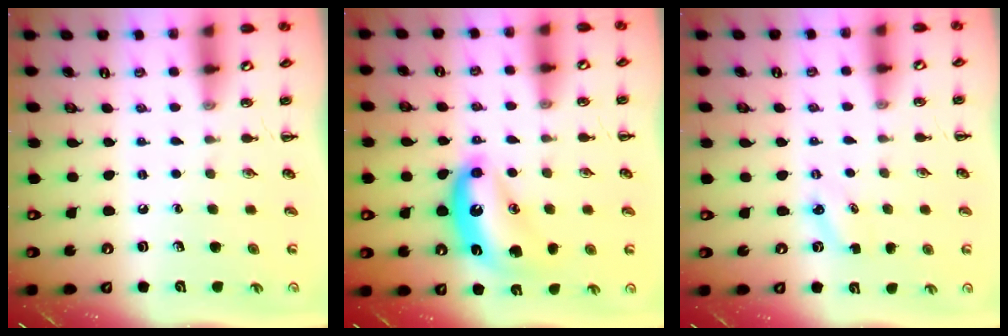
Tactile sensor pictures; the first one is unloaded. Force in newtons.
{"total": 12.8, "press": 12.7, "slide": 1.4}
{"total": 2.9, "press": 2.7, "slide": 0.8}